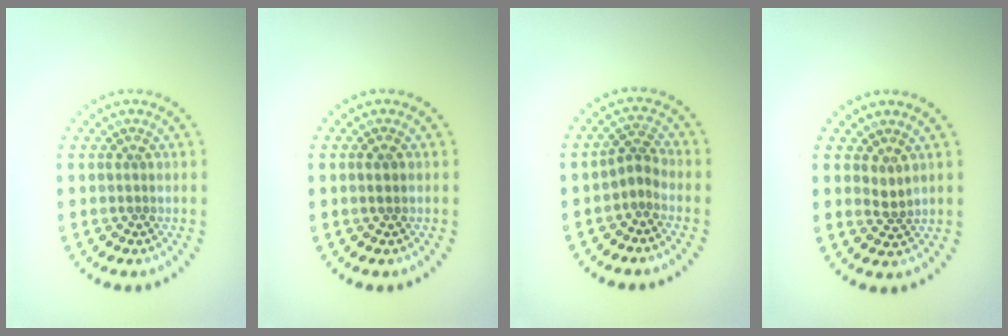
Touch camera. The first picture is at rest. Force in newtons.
{"total": 1.0, "press": 0.9, "slide": 0.4}
{"total": 1.9, "press": 1.2, "slide": 1.5}
{"total": 1.2, "press": 1.0, "slide": 0.6}